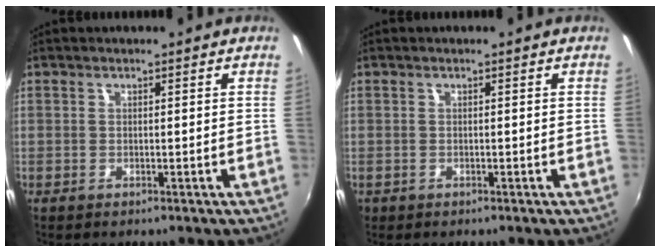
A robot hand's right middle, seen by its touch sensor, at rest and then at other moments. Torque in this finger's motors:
{"motor_torque": [-0.02, 0.03, -0.05, -0.01]}